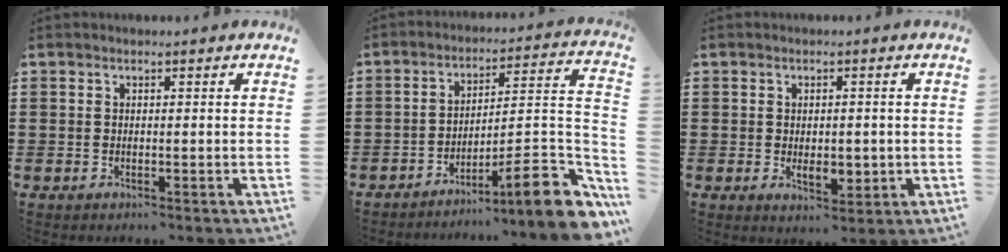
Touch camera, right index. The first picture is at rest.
{"total": 10.1, "force": [-6.5, 1.5, 7.6], "torque": [-0.102, -0.003, -0.124]}
{"total": 3.4, "force": [-0.3, 1.9, 2.8], "torque": [-0.038, -0.002, -0.009]}